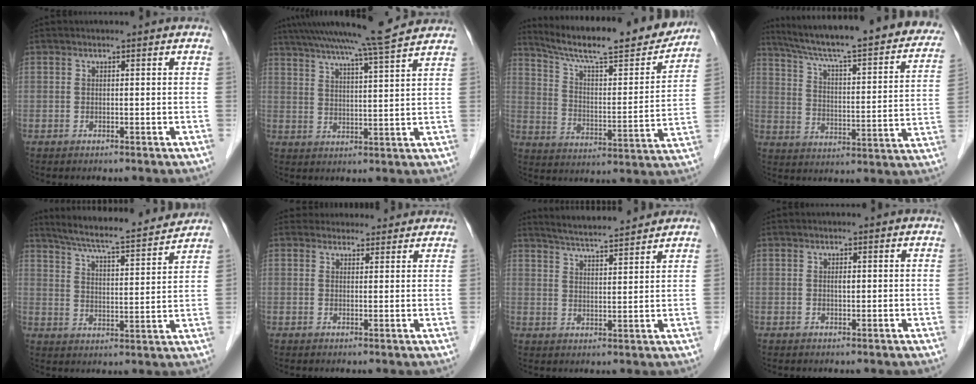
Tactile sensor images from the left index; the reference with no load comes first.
{"total": 14.3, "force": [12.7, -1.1, 6.6], "torque": [-0.117, 0.007, 0.181]}
{"total": 22.6, "force": [20.1, 2.3, 10.0], "torque": [-0.163, -0.028, 0.290]}
{"total": 31.0, "force": [26.4, 4.1, 15.7], "torque": [-0.241, -0.042, 0.340]}
{"total": 15.7, "force": [14.5, 0.3, 5.9], "torque": [-0.102, -0.002, 0.211]}
{"total": 6.1, "force": [5.7, 2.2, 0.2], "torque": [0.011, 0.017, 0.062]}
{"total": 10.0, "force": [9.5, 0.3, 3.4], "torque": [-0.064, 0.017, 0.145]}
{"total": 0.6, "force": [0.2, 0.2, 0.6], "torque": [-0.013, -0.002, 0.003]}